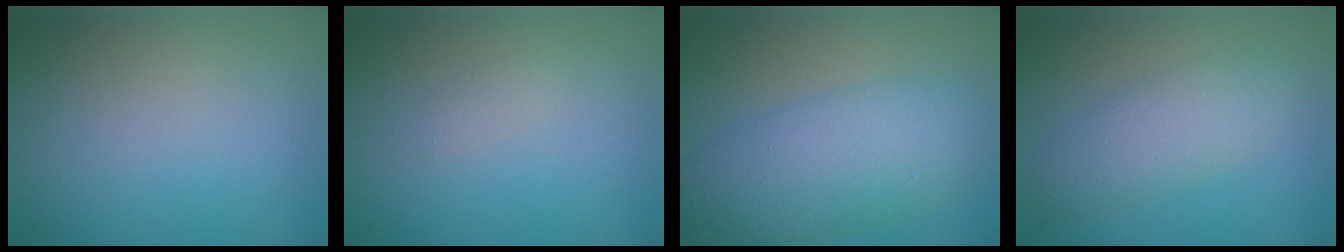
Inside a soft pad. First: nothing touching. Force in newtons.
{"total": 0.8, "press": 0.8, "slide": 0.0}
{"total": 7.4, "press": 7.4, "slide": 0.2}
{"total": 3.8, "press": 3.8, "slide": 0.1}